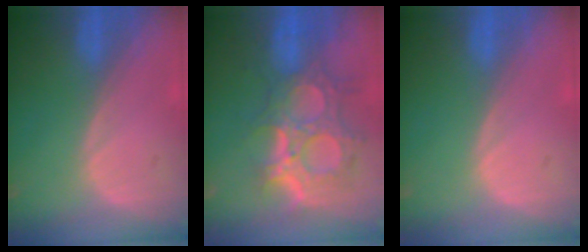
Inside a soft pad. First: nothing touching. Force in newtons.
{"total": 11.9, "press": 10.7, "slide": 5.3}
{"total": 0.0}